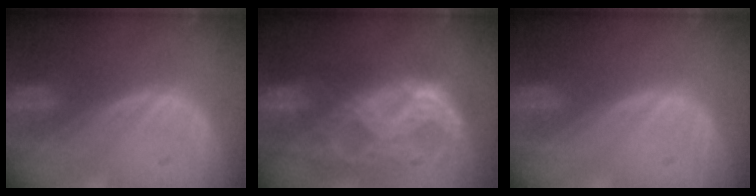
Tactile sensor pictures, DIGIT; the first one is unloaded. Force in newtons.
{"total": 11.4, "press": 9.6, "slide": 6.2}
{"total": 0.0}